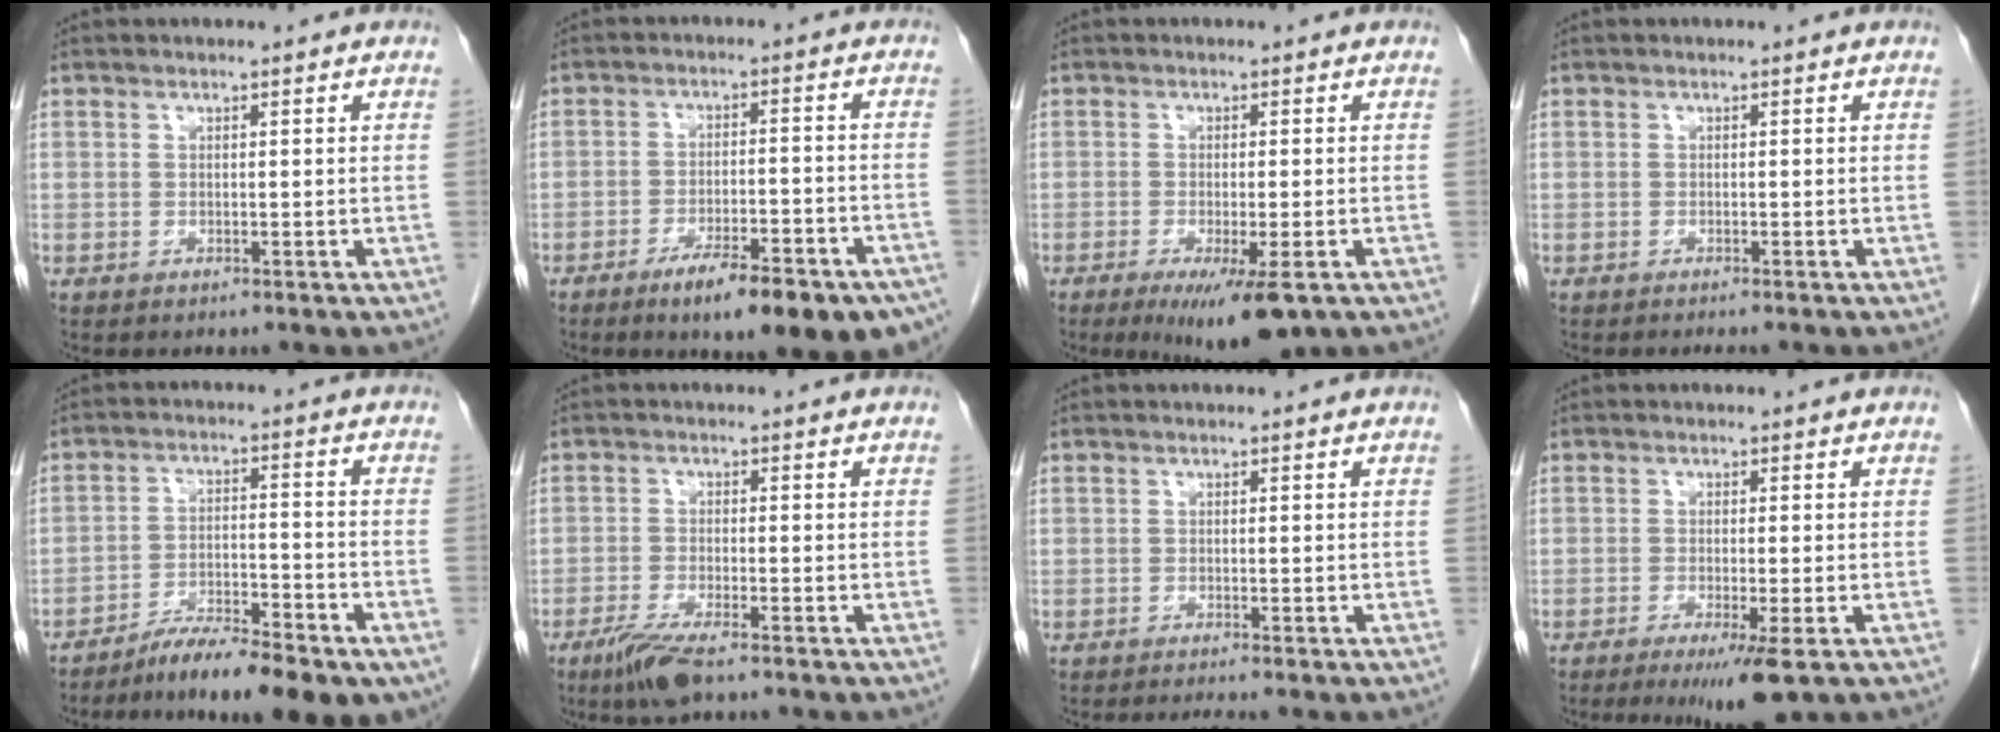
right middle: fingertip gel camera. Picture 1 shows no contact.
{"total": 15.6, "force": [-11.1, 3.6, 10.3], "torque": [-0.082, 0.015, -0.158]}
{"total": 8.3, "force": [-4.8, 1.5, 6.5], "torque": [-0.096, -0.022, -0.072]}
{"total": 2.1, "force": [-1.8, 0.0, 1.0], "torque": [-0.015, -0.004, -0.023]}
{"total": 12.2, "force": [-9.1, 2.2, 7.8], "torque": [-0.112, -0.002, -0.145]}
{"total": 5.5, "force": [-3.8, 0.6, 3.9], "torque": [-0.082, -0.014, -0.070]}
{"total": 1.8, "force": [-1.6, -0.4, 0.8], "torque": [-0.013, -0.003, -0.024]}
{"total": 6.0, "force": [-3.4, 0.2, 5.0], "torque": [-0.076, -0.020, -0.053]}